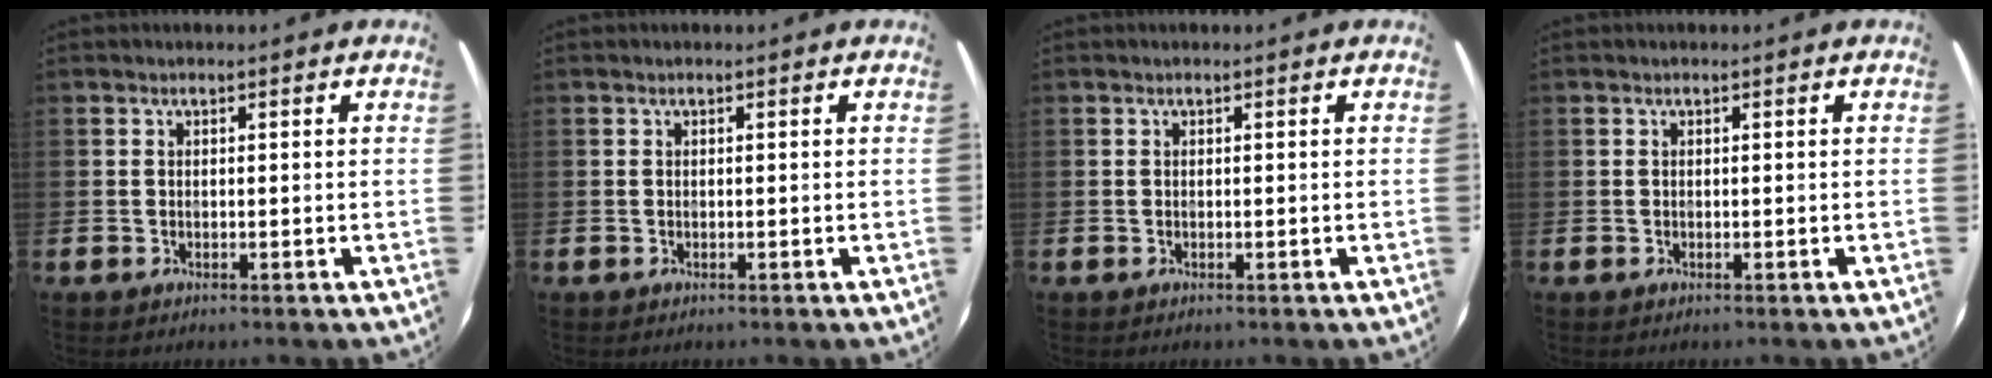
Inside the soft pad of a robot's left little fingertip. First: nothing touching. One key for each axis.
{"total": 0.0}
{"total": 0.0}
{"total": 0.0}